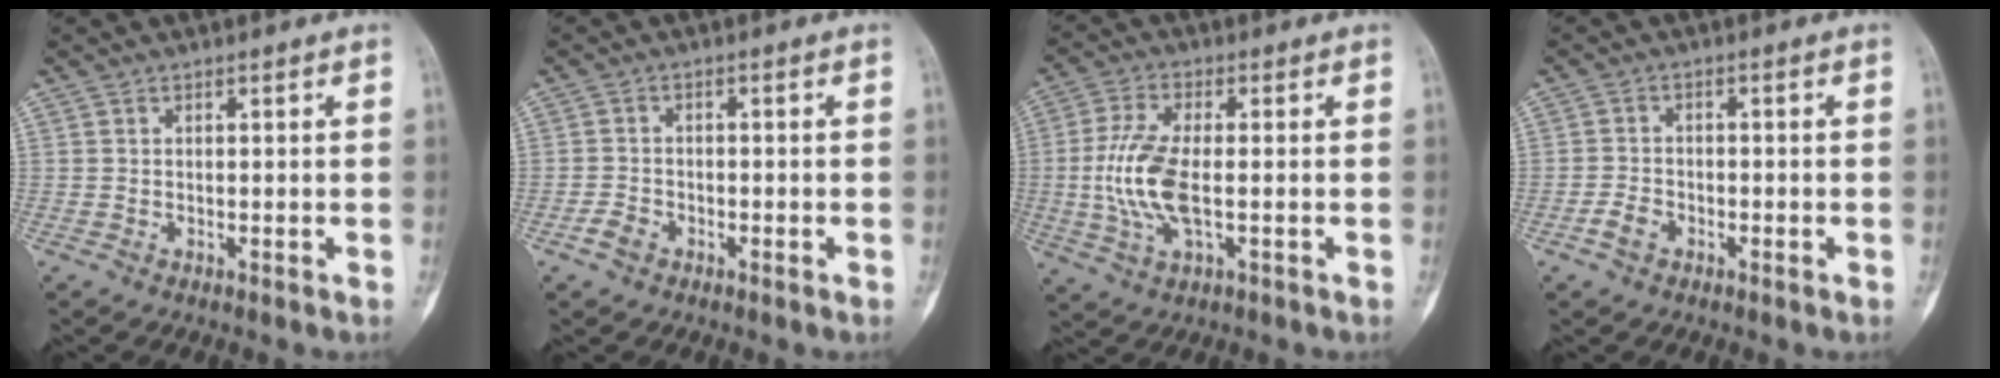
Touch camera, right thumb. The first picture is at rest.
{"total": 2.5, "force": [-1.5, 1.8, 1.1], "torque": [-0.016, 0.011, -0.028]}
{"total": 10.6, "force": [-1.1, 4.5, 9.6], "torque": [-0.217, 0.005, -0.019]}
{"total": 2.9, "force": [-1.6, 2.0, 1.5], "torque": [-0.023, 0.013, -0.030]}